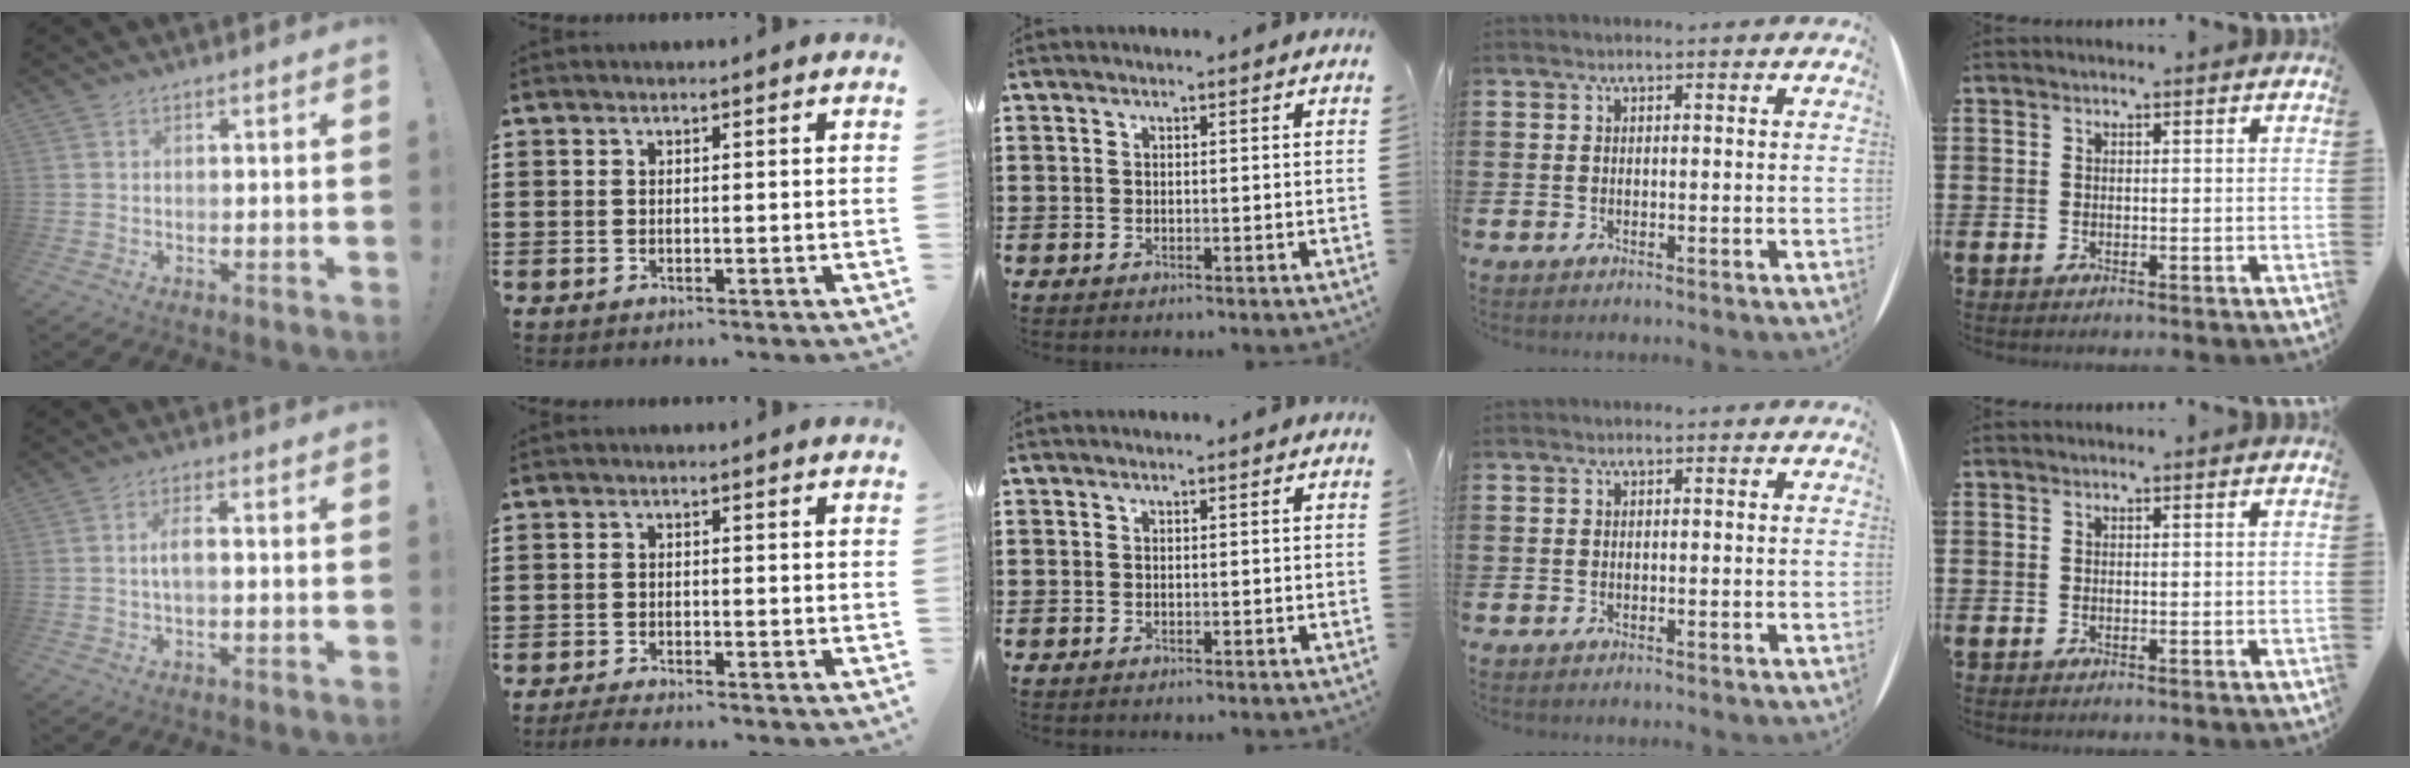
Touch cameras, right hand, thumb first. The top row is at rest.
{"thumb": {"total": 4.0, "force": [-0.2, 1.1, 3.9], "torque": [-0.068, -0.001, -0.007]}, "index": {"total": 1.7, "force": [-1.7, -0.1, 0.2], "torque": [-0.005, -0.001, -0.033]}}